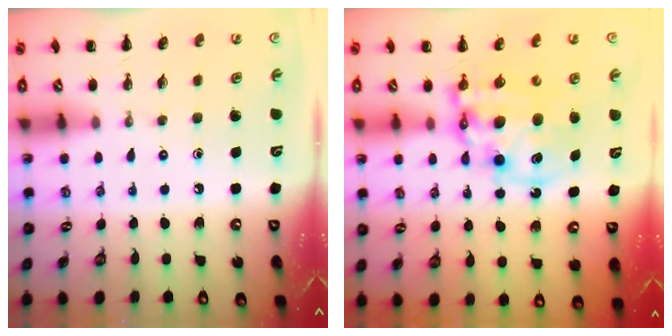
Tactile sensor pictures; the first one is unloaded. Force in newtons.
{"total": 11.0, "press": 10.6, "slide": 2.8}